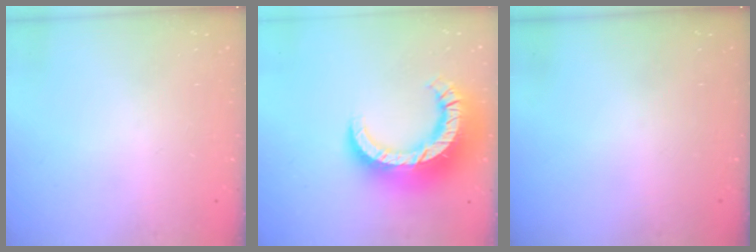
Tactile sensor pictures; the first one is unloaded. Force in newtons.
{"total": 18.8, "press": 18.7, "slide": 2.1}
{"total": 0.0}